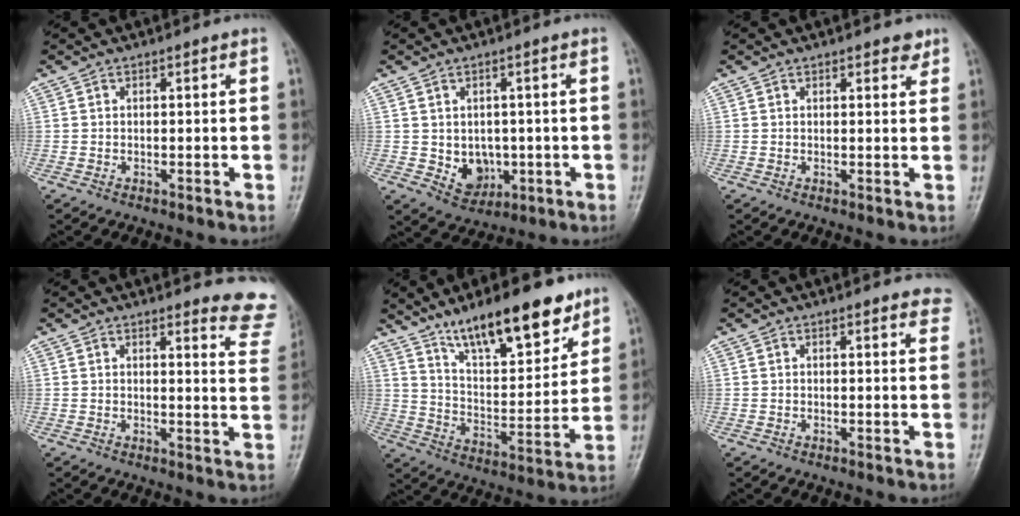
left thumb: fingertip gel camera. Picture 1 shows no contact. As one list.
[{"total": 6.1, "force": [-0.6, 4.9, 3.5], "torque": [-0.026, -0.003, 0.006]}, {"total": 2.1, "force": [1.5, 1.0, 1.1], "torque": [-0.001, -0.007, 0.016]}, {"total": 9.1, "force": [8.8, 1.6, 1.6], "torque": [0.023, -0.084, 0.067]}, {"total": 17.9, "force": [12.6, 5.8, 11.4], "torque": [-0.142, -0.069, 0.215]}, {"total": 3.9, "force": [3.2, 1.3, 1.8], "torque": [0.000, -0.008, 0.025]}]